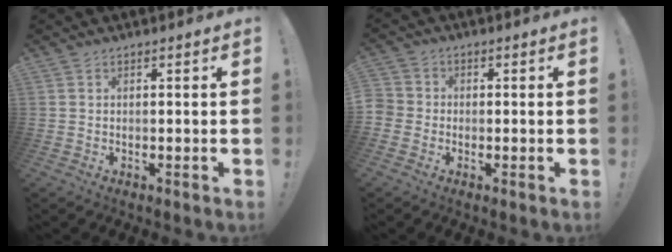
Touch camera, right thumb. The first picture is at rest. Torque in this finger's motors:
{"motor_torque": [0.08, 1.39, 1.67, -0.32, 0.55]}